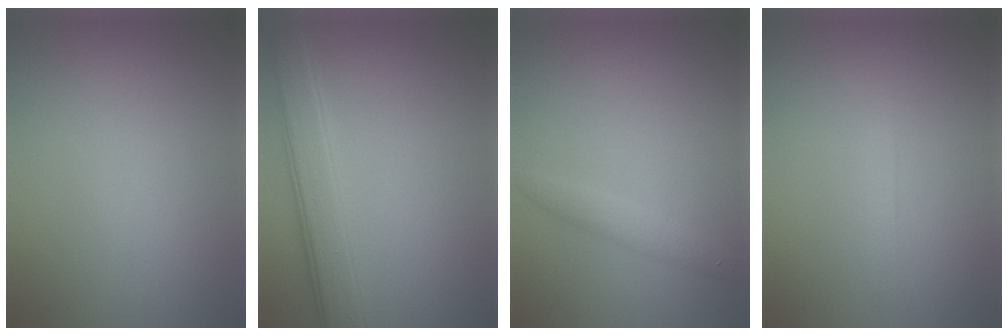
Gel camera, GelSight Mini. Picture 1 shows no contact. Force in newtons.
{"total": 4.6, "press": 4.6, "slide": 0.1}
{"total": 1.8, "press": 1.8, "slide": 0.0}
{"total": 0.9, "press": 0.8, "slide": 0.1}